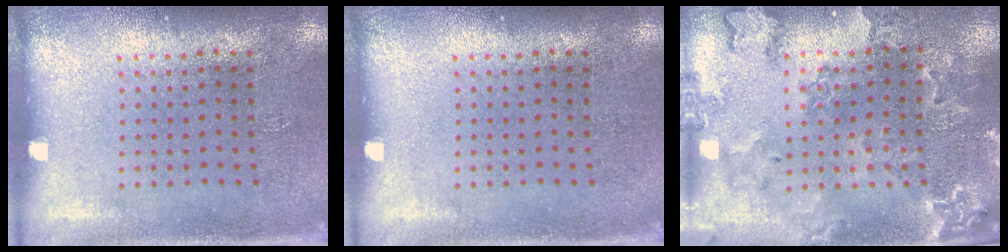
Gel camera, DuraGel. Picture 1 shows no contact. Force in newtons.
{"total": 0.0}
{"total": 1.6, "press": 1.6, "slide": 0.2}